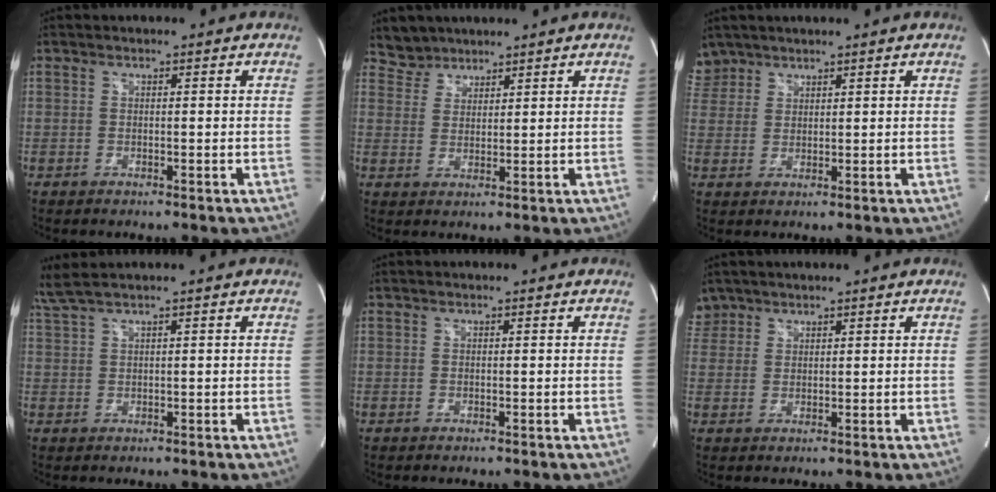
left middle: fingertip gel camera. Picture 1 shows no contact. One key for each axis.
{"total": 3.7, "fx": 3.2, "fy": 1.8, "fz": -0.6, "tx": 0.015, "ty": 0.006, "tz": 0.058}
{"total": 4.1, "fx": 3.5, "fy": 2.2, "fz": -0.3, "tx": 0.009, "ty": 0.013, "tz": 0.073}
{"total": 3.5, "fx": 2.8, "fy": -0.7, "fz": 1.9, "tx": -0.053, "ty": 0.024, "tz": 0.064}
{"total": 0.0}
{"total": 3.3, "fx": 2.7, "fy": 1.9, "fz": -0.3, "tx": 0.008, "ty": 0.011, "tz": 0.054}